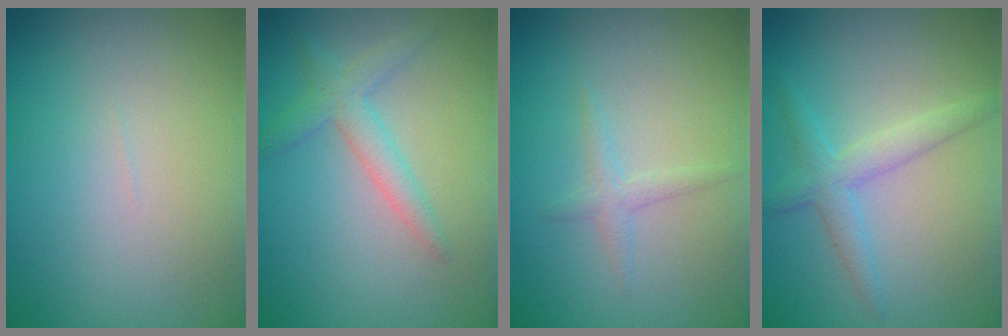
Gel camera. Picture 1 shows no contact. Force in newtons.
{"total": 2.5, "press": 2.5, "slide": 0.1}
{"total": 1.2, "press": 1.2, "slide": 0.1}
{"total": 2.6, "press": 2.6, "slide": 0.1}